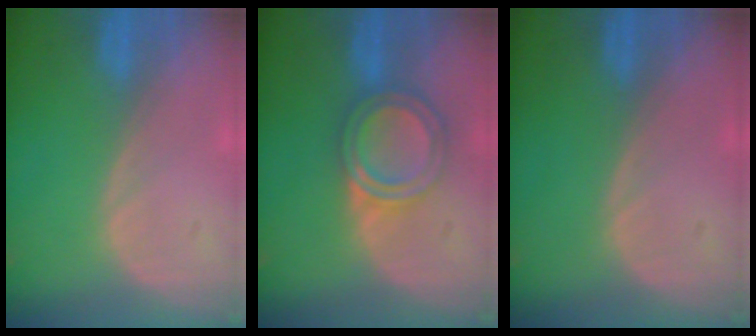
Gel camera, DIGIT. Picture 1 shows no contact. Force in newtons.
{"total": 5.9, "press": 5.4, "slide": 2.5}
{"total": 0.0}